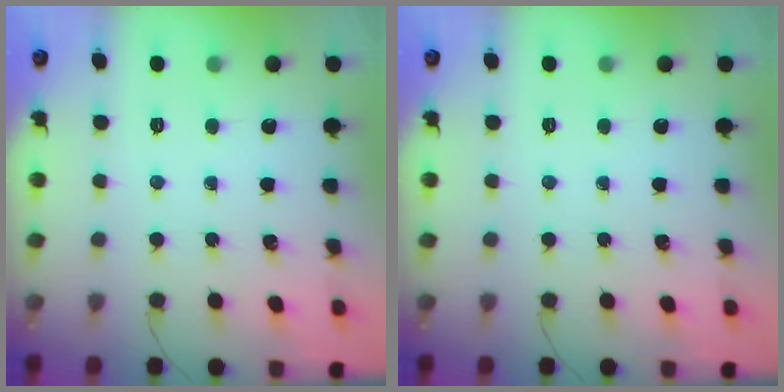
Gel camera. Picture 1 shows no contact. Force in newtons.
{"total": 0.0}